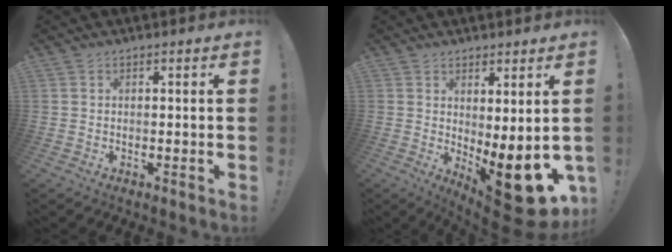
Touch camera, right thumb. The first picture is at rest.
{"total": 13.9, "force": [-4.1, 3.7, 12.8], "torque": [-0.126, -0.006, -0.052]}